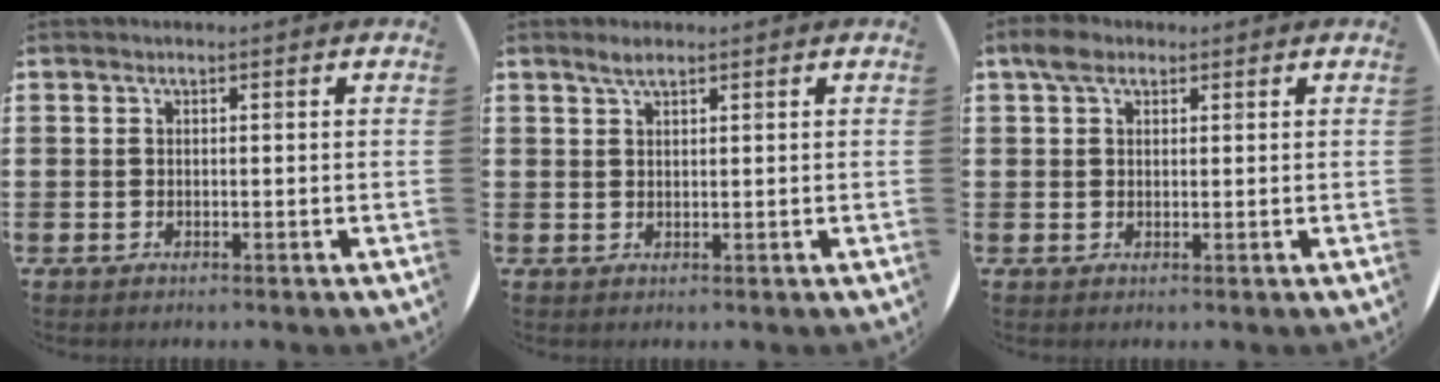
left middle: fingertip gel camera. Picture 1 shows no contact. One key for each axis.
{"total": 1.8, "fx": 1.4, "fy": 0.4, "fz": 1.0, "tx": -0.022, "ty": 0.004, "tz": 0.025}
{"total": 2.6, "fx": 1.8, "fy": 1.5, "fz": 1.2, "tx": -0.020, "ty": 0.006, "tz": 0.031}